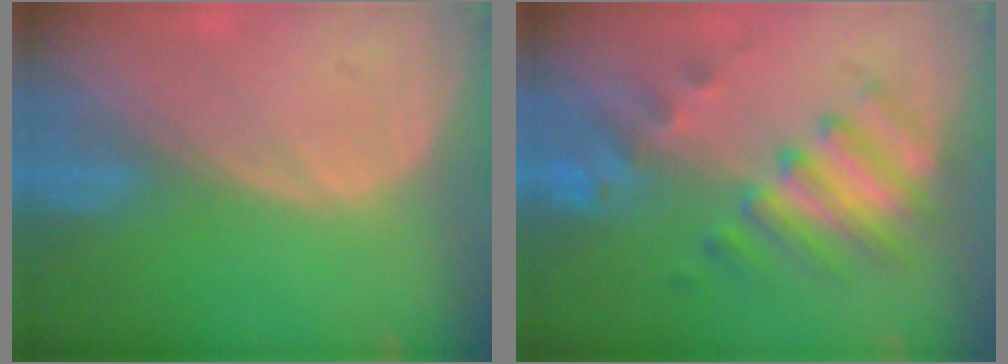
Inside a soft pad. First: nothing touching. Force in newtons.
{"total": 7.4, "press": 7.3, "slide": 1.3}